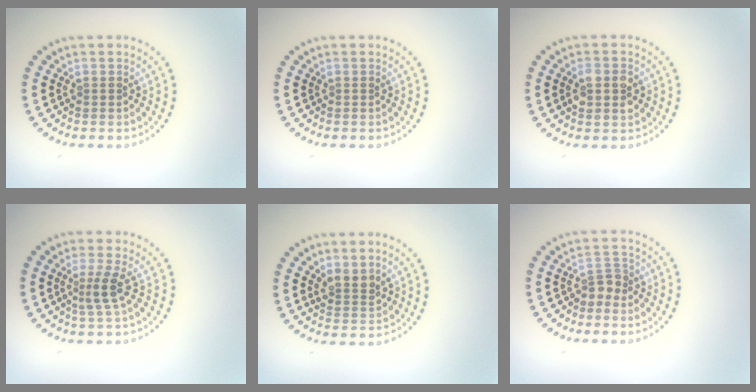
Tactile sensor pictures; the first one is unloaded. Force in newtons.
{"total": 0.0}
{"total": 2.9, "press": 2.9, "slide": 0.2}
{"total": 2.0, "press": 1.4, "slide": 1.4}
{"total": 2.1, "press": 1.7, "slide": 1.2}
{"total": 1.8, "press": 1.3, "slide": 1.3}